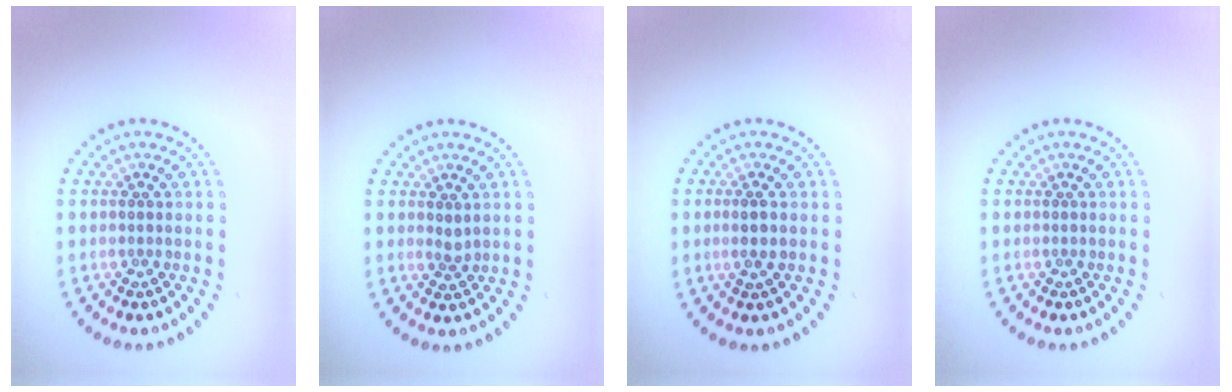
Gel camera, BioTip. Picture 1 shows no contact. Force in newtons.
{"total": 0.9, "press": 0.7, "slide": 0.6}
{"total": 1.5, "press": 1.3, "slide": 0.7}
{"total": 0.0}